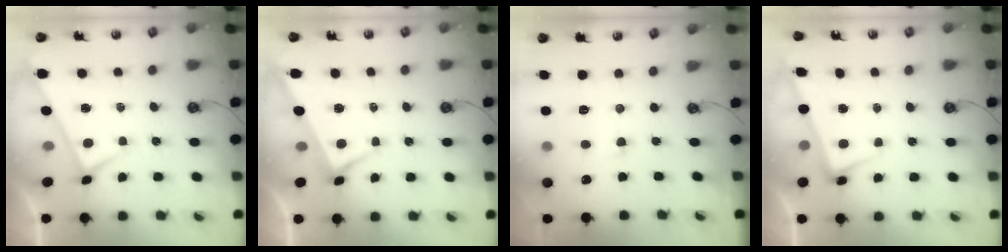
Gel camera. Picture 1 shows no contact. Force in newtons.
{"total": 2.5, "press": 2.4, "slide": 0.8}
{"total": 0.7, "press": 0.0, "slide": 0.7}
{"total": 2.5, "press": 2.2, "slide": 1.0}